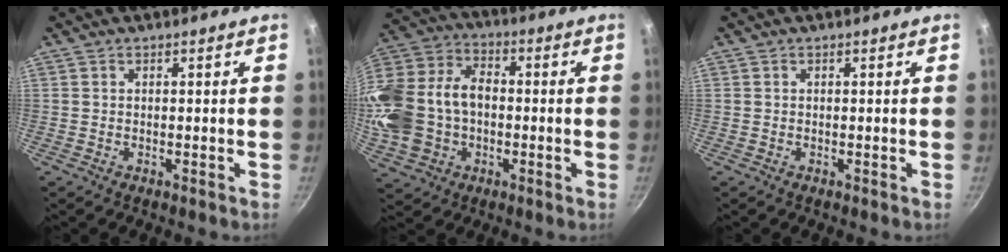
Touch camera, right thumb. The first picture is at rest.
{"total": 21.6, "force": [-2.4, 16.0, 14.3], "torque": [-0.309, 0.052, -0.042]}
{"total": 0.0}